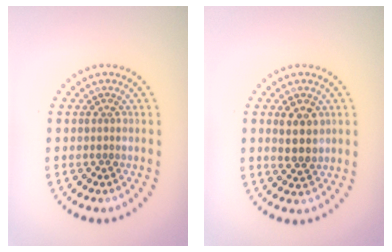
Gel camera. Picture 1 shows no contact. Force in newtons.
{"total": 3.0, "press": 2.8, "slide": 0.8}